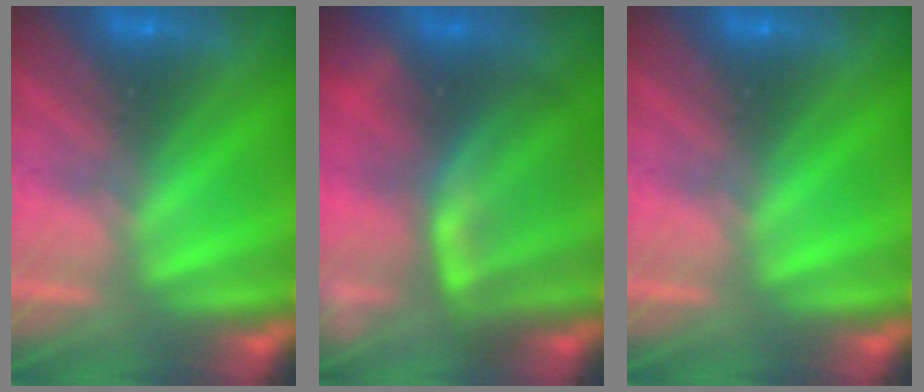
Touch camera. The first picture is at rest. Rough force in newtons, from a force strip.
{"total": 6.0}
{"total": 0.0}